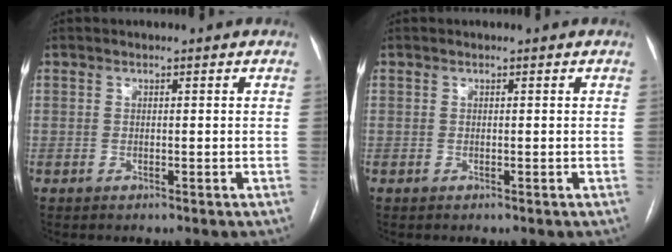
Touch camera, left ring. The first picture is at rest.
{"total": 0.0}